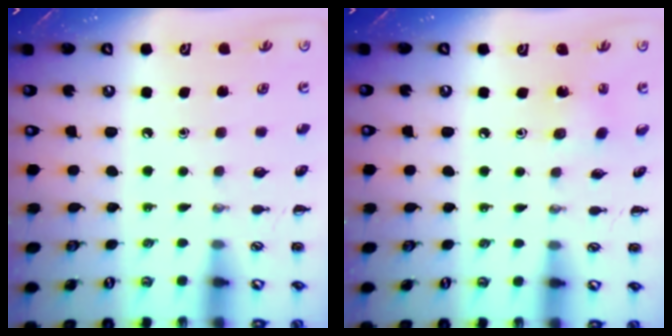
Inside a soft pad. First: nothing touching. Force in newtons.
{"total": 2.4, "press": 2.2, "slide": 0.7}